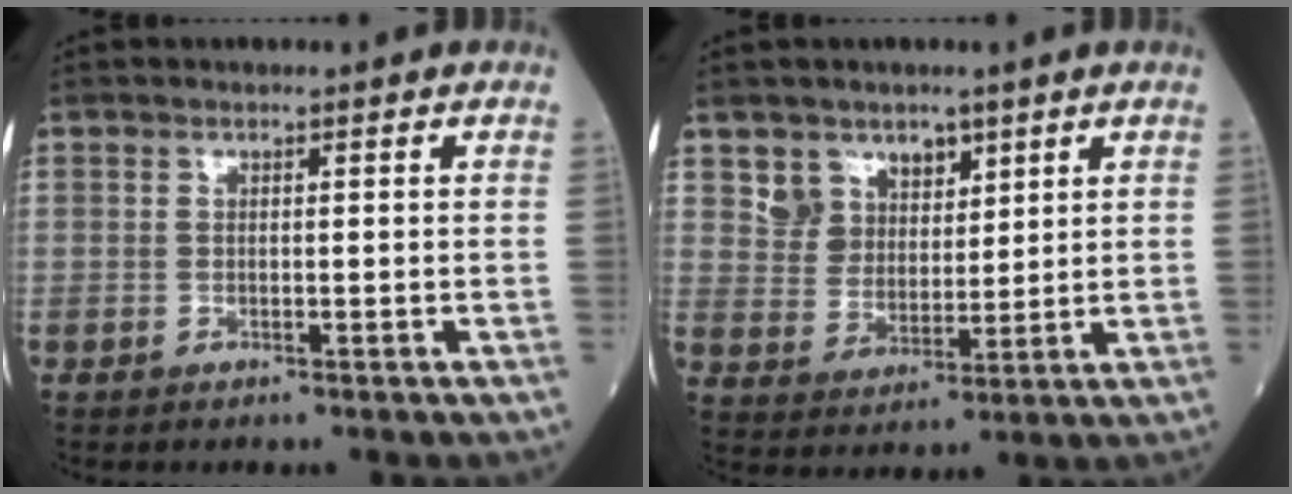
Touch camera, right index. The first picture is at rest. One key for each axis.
{"total": 6.0, "fx": 3.8, "fy": 4.5, "fz": 0.9, "tx": -0.014, "ty": 0.008, "tz": 0.077}